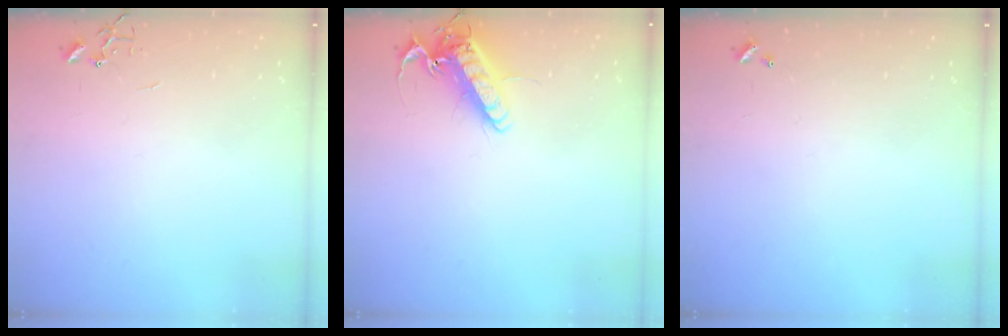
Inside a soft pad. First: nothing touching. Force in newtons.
{"total": 14.8, "press": 14.6, "slide": 2.4}
{"total": 0.0}